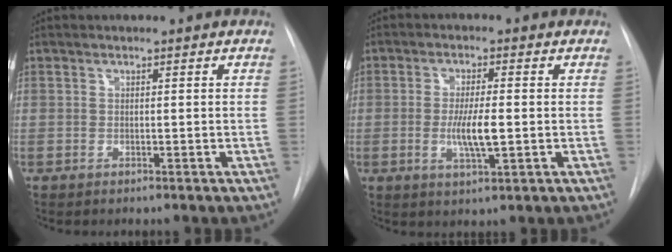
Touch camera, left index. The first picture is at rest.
{"total": 5.7, "force": [-1.1, 0.9, 5.5], "torque": [-0.106, -0.014, -0.021]}